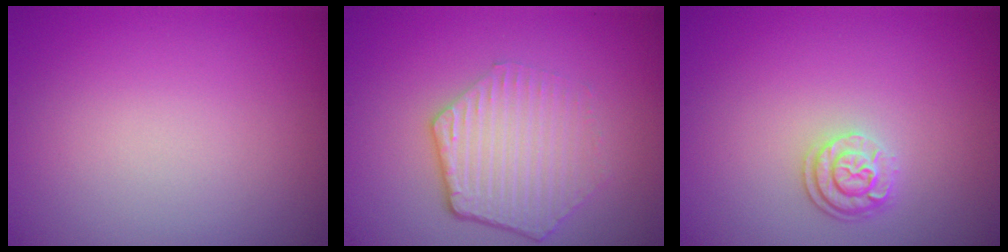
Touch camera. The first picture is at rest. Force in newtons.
{"total": 4.3, "press": 3.3, "slide": 2.8}
{"total": 2.3, "press": 1.8, "slide": 1.4}